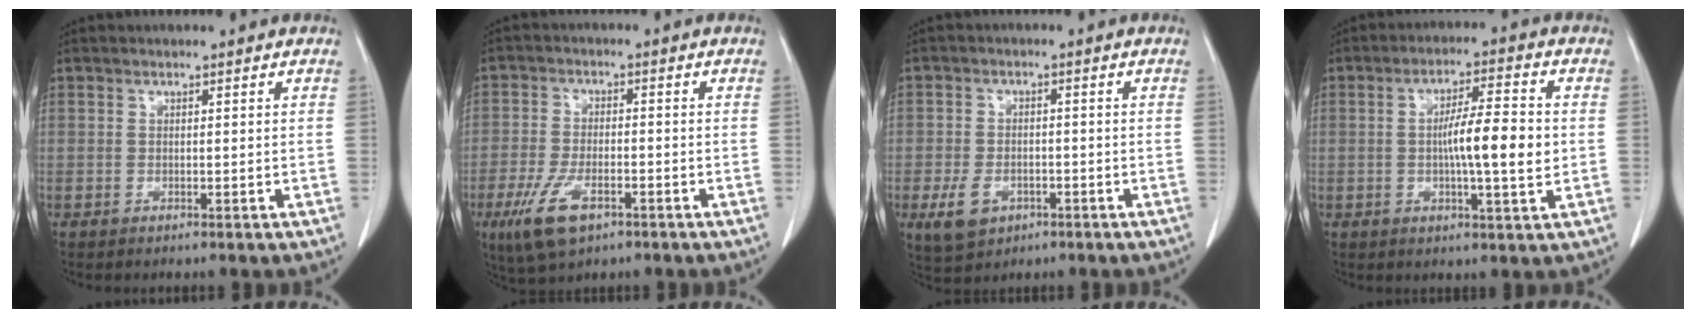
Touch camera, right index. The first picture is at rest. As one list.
[{"total": 8.0, "force": [-4.2, 3.3, 6.0], "torque": [-0.126, -0.012, -0.070]}, {"total": 5.5, "force": [-2.4, 3.9, 3.1], "torque": [-0.061, 0.001, -0.028]}, {"total": 9.0, "force": [-0.4, 0.9, 8.9], "torque": [-0.148, 0.004, -0.012]}]